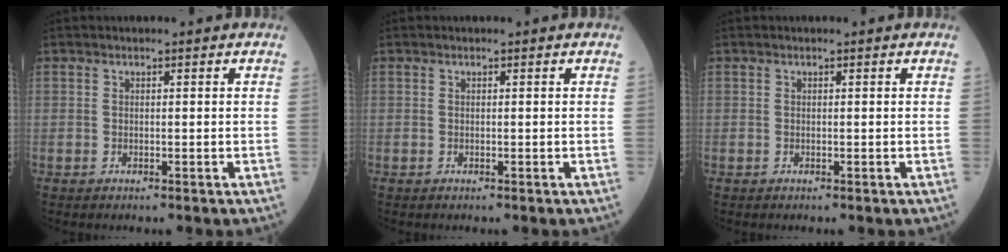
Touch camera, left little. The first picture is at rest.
{"total": 0.0}
{"total": 0.0}